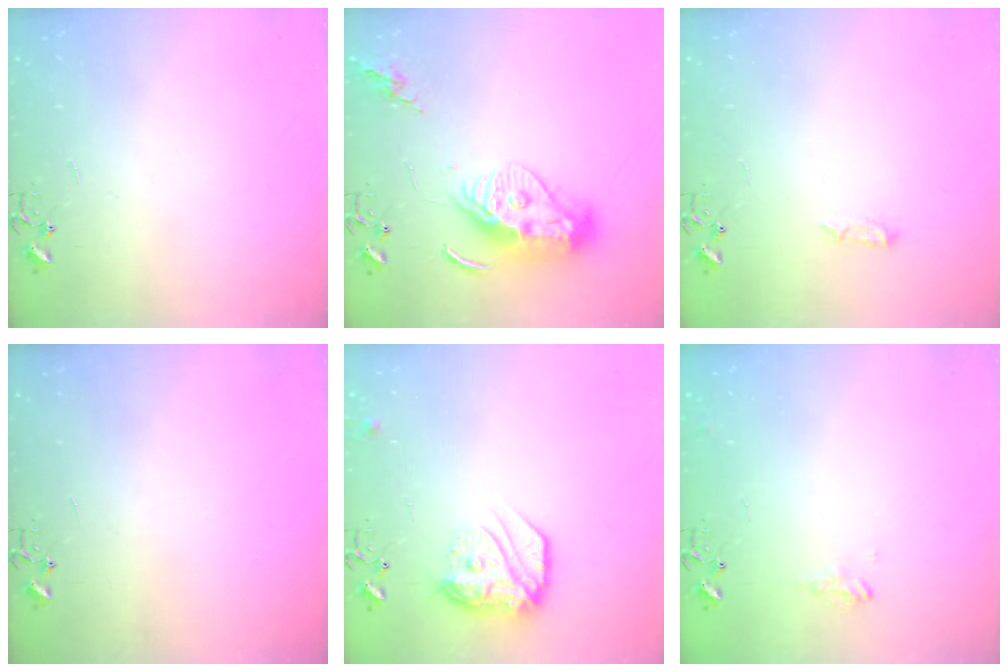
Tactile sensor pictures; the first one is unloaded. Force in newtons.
{"total": 13.5, "press": 13.4, "slide": 1.5}
{"total": 4.0, "press": 4.0, "slide": 0.6}
{"total": 0.0}
{"total": 16.9, "press": 16.8, "slide": 1.4}
{"total": 7.7, "press": 7.7, "slide": 0.9}